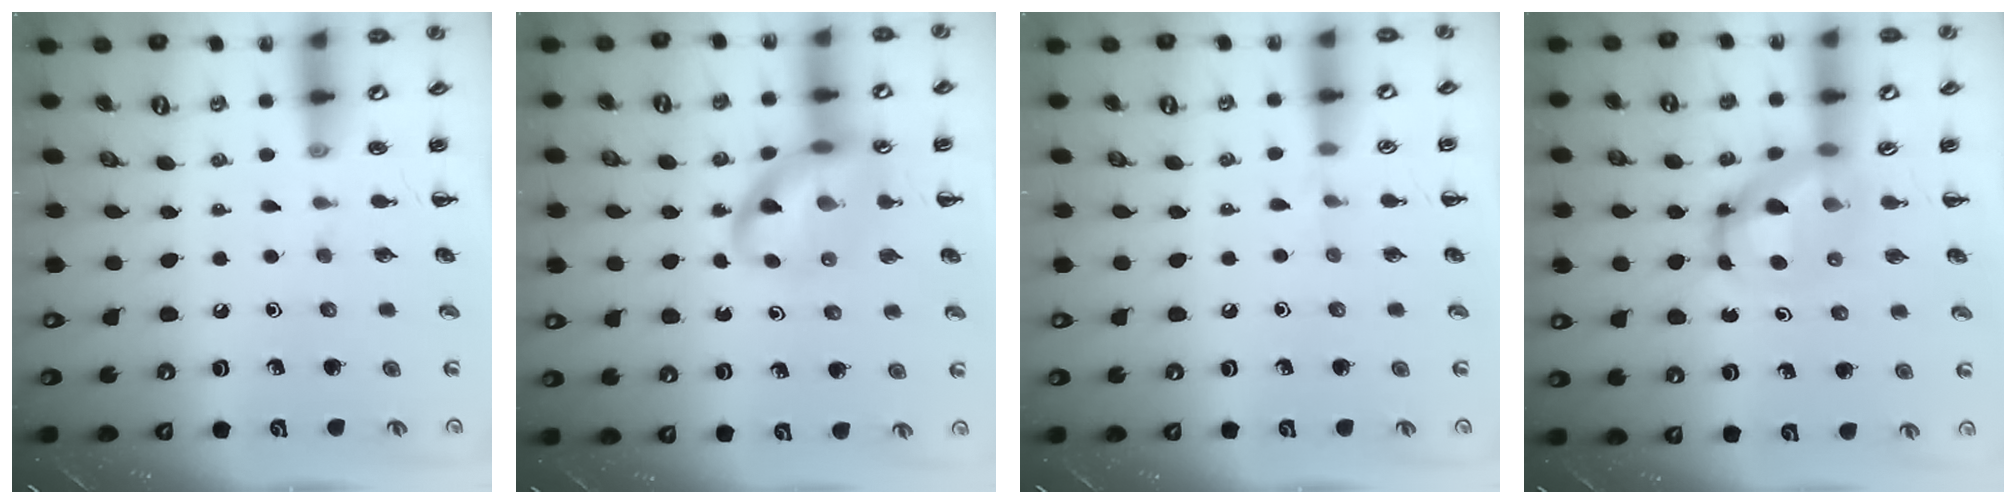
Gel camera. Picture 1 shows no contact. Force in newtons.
{"total": 13.2, "press": 12.8, "slide": 3.3}
{"total": 3.8, "press": 3.5, "slide": 1.4}
{"total": 6.4, "press": 6.3, "slide": 1.4}